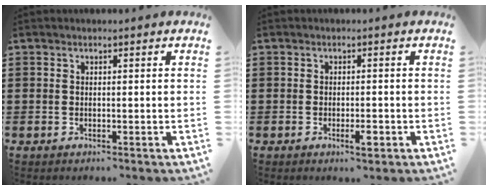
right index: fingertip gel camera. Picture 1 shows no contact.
{"total": 2.2, "force": [-1.0, 0.6, 1.8], "torque": [-0.032, 0.000, -0.019]}